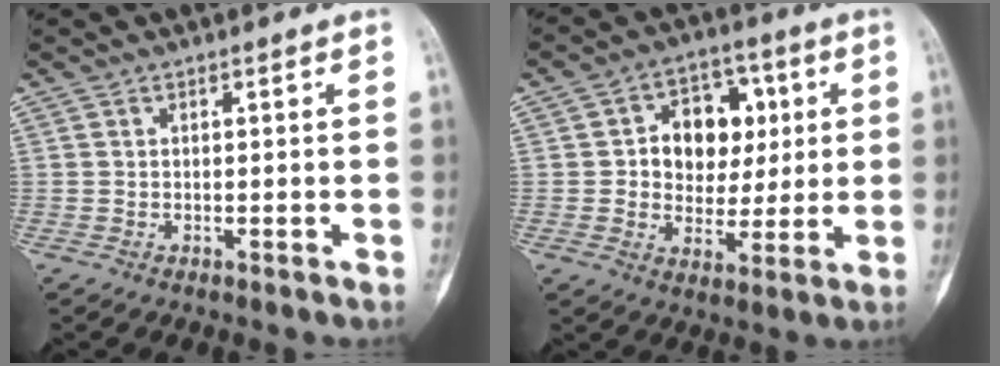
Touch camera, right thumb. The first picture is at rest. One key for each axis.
{"total": 12.5, "fx": 2.3, "fy": 9.6, "fz": 7.7, "tx": -0.056, "ty": 0.008, "tz": 0.036}